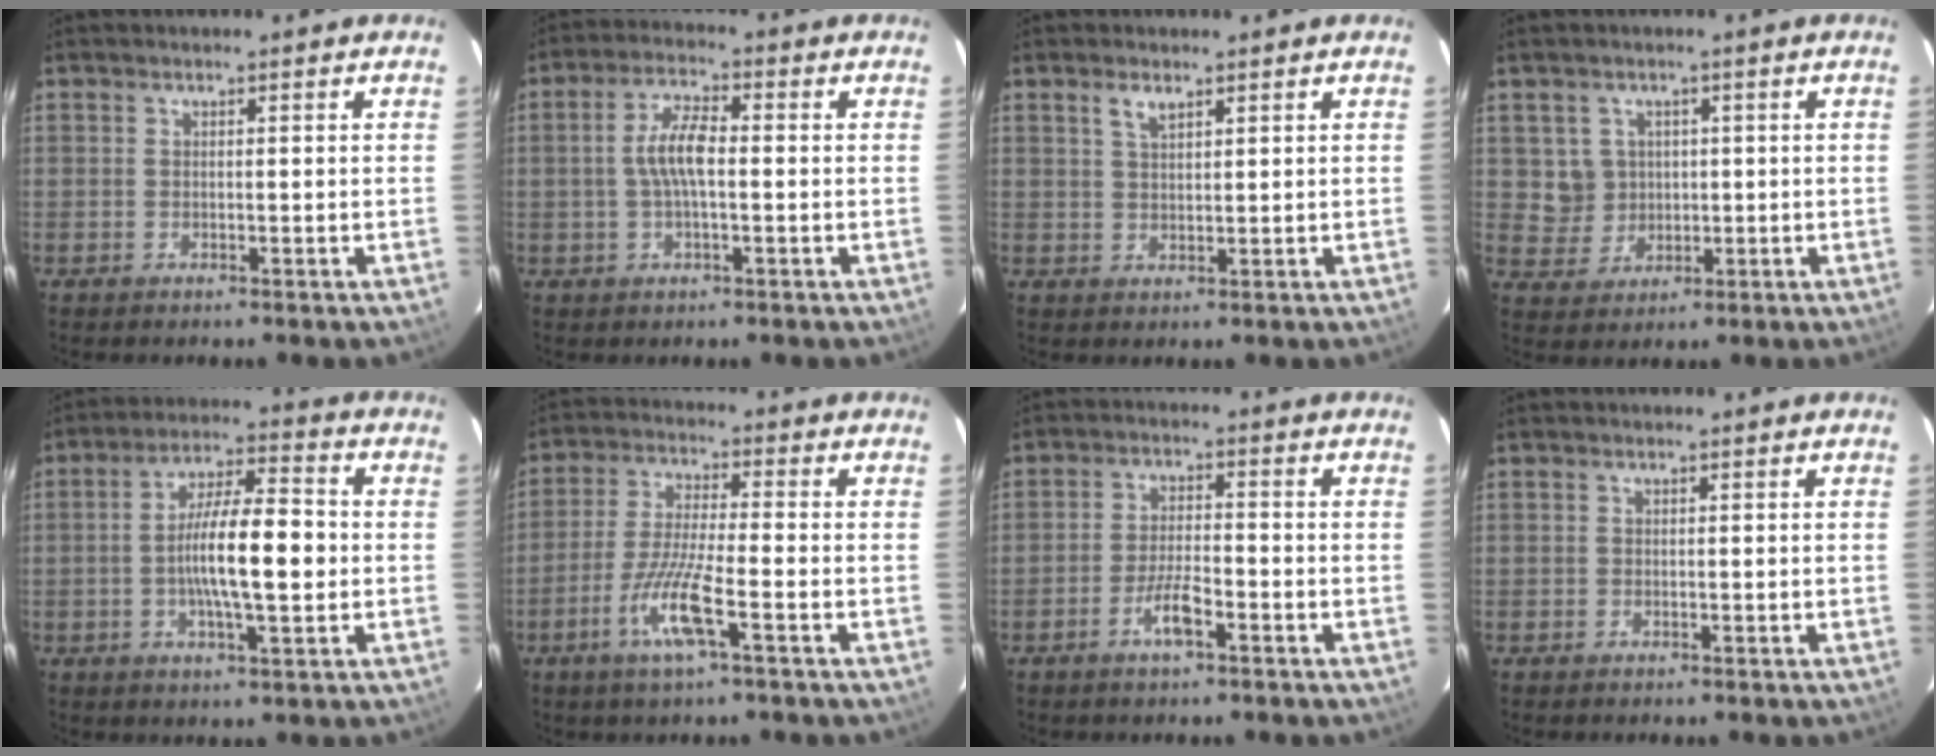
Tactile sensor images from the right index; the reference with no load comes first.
{"total": 6.2, "force": [-0.3, 2.1, 5.9], "torque": [-0.117, 0.011, -0.006]}
{"total": 2.5, "force": [1.6, 1.0, 1.6], "torque": [-0.029, 0.004, 0.031]}
{"total": 5.3, "force": [1.0, 5.1, 0.7], "torque": [-0.016, 0.011, 0.031]}
{"total": 11.8, "force": [-1.3, 2.7, 11.4], "torque": [-0.206, 0.004, -0.023]}
{"total": 9.2, "force": [-4.4, 0.7, 8.1], "torque": [-0.170, -0.008, -0.086]}
{"total": 5.0, "force": [-3.0, 1.1, 3.8], "torque": [-0.082, 0.000, -0.055]}
{"total": 0.0}